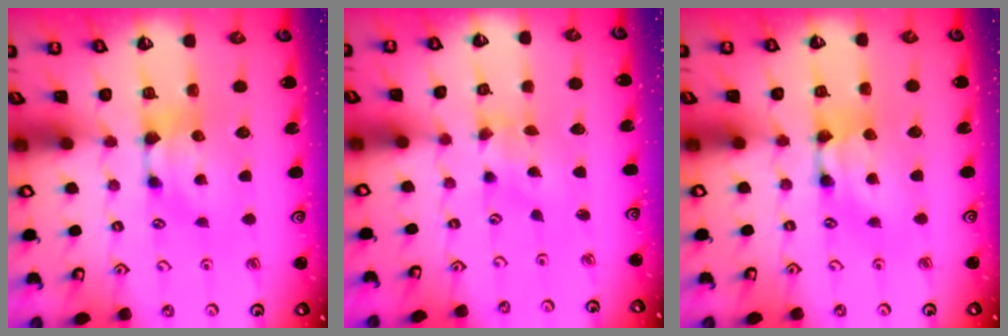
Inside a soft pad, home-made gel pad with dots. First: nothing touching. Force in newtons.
{"total": 1.7, "press": 1.3, "slide": 1.0}
{"total": 2.0, "press": 2.0, "slide": 0.1}